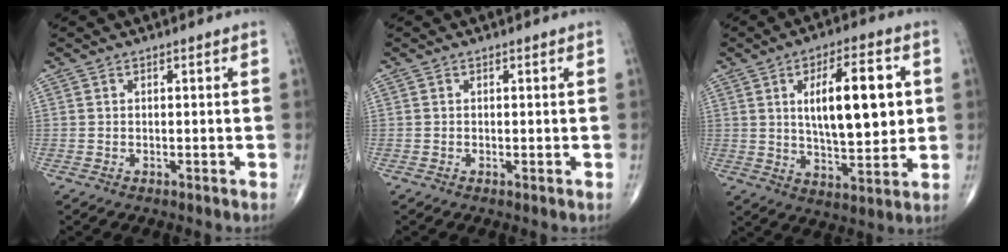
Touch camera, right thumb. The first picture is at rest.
{"total": 0.0}
{"total": 15.8, "force": [3.0, 6.2, 14.2], "torque": [-0.194, -0.014, 0.049]}